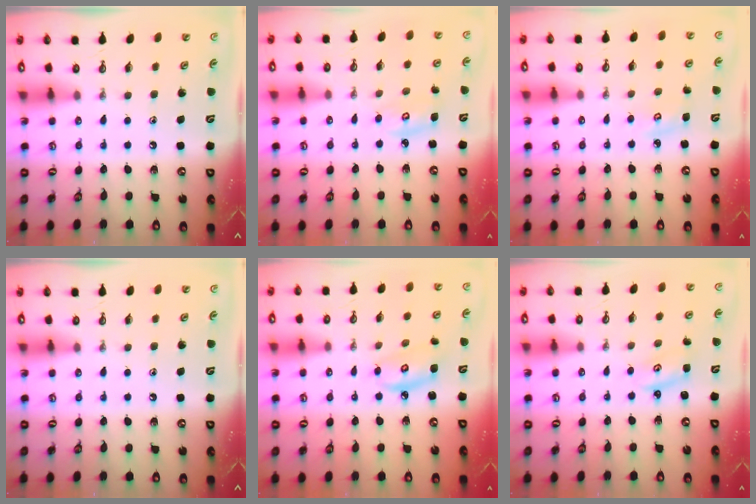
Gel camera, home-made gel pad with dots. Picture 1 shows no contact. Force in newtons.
{"total": 5.0, "press": 5.0, "slide": 0.4}
{"total": 3.1, "press": 3.1, "slide": 0.4}
{"total": 0.0}
{"total": 6.0, "press": 6.0, "slide": 0.1}
{"total": 2.2, "press": 2.2, "slide": 0.2}